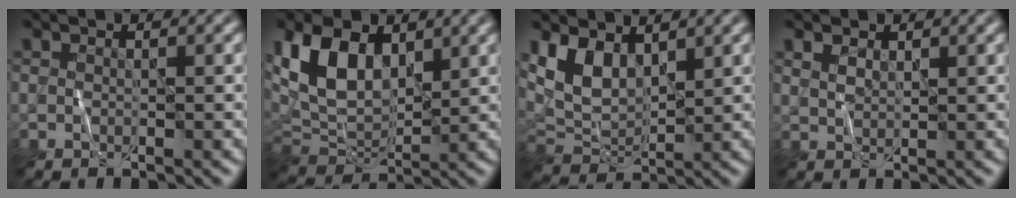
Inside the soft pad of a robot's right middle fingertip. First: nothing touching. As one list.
[{"total": 8.4, "force": [3.2, 5.0, 5.9], "torque": [-0.134, 0.001, 0.056]}, {"total": 4.7, "force": [2.4, 2.7, 3.0], "torque": [-0.067, -0.010, 0.048]}, {"total": 1.3, "force": [0.9, 0.7, 0.6], "torque": [-0.017, 0.000, 0.023]}]